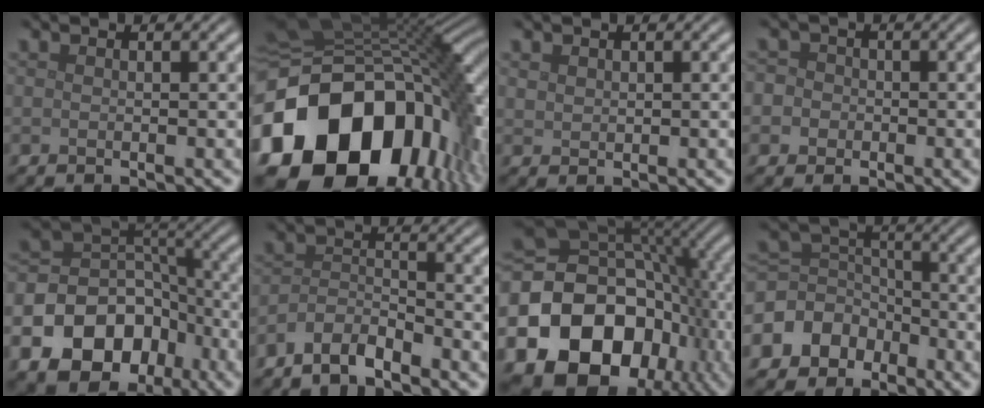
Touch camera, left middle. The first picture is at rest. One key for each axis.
{"total": 18.9, "fx": -6.5, "fy": 13.5, "fz": 11.5, "tx": -0.229, "ty": -0.030, "tz": -0.101}
{"total": 0.9, "fx": 0.5, "fy": 0.7, "fz": 0.2, "tx": -0.007, "ty": -0.002, "tz": 0.015}
{"total": 3.9, "fx": -0.4, "fy": 3.6, "fz": 1.2, "tx": 0.006, "ty": 0.020, "tz": -0.041}
{"total": 15.0, "fx": -8.0, "fy": 11.3, "fz": 5.8, "tx": -0.123, "ty": -0.029, "tz": -0.130}
{"total": 3.1, "fx": -2.6, "fy": 1.0, "fz": 1.4, "tx": -0.028, "ty": 0.008, "tz": -0.057}
{"total": 19.9, "fx": -6.1, "fy": 15.1, "fz": 11.4, "tx": -0.228, "ty": -0.034, "tz": -0.091}
{"total": 7.3, "fx": -4.1, "fy": 5.8, "fz": 1.7, "tx": -0.034, "ty": 0.015, "tz": -0.098}